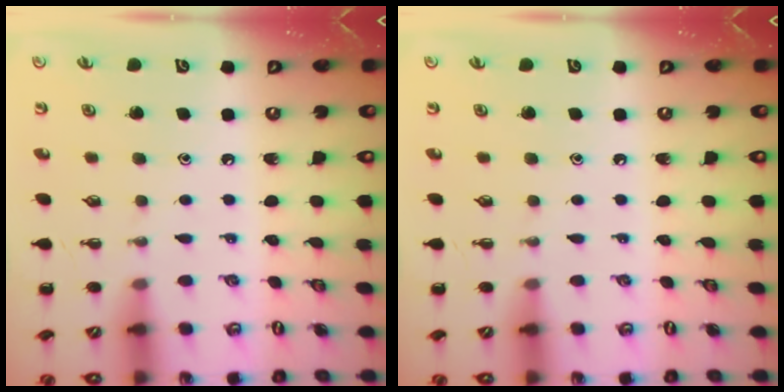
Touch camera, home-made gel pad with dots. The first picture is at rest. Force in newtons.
{"total": 0.0}